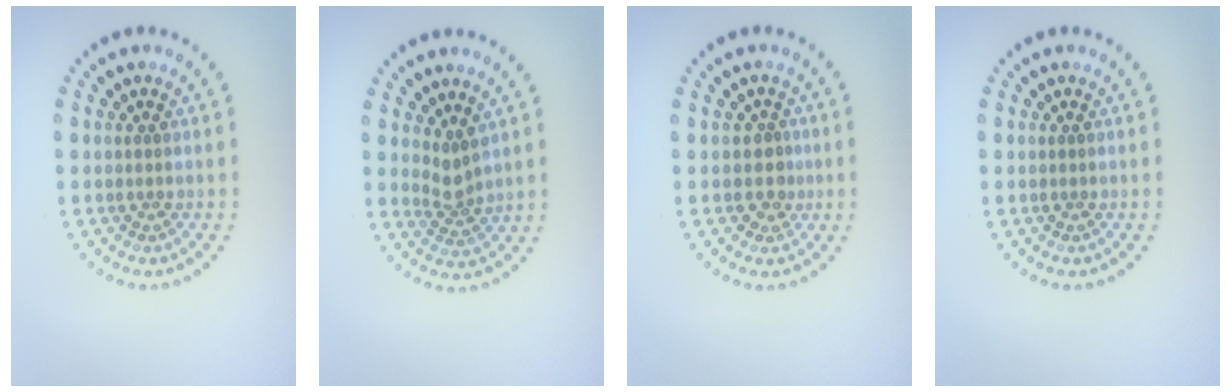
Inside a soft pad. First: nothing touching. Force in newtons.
{"total": 2.0, "press": 1.4, "slide": 1.5}
{"total": 1.8, "press": 1.4, "slide": 1.2}
{"total": 0.0}